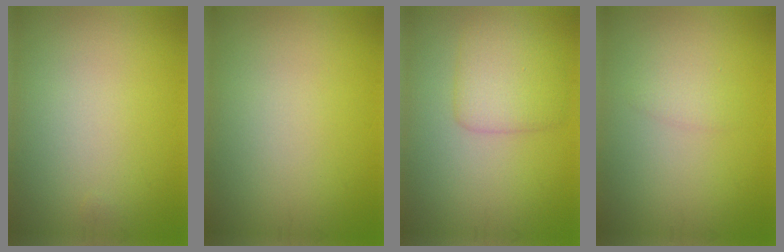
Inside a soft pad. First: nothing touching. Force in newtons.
{"total": 0.0}
{"total": 3.4, "press": 3.4, "slide": 0.1}
{"total": 1.2, "press": 1.2, "slide": 0.2}